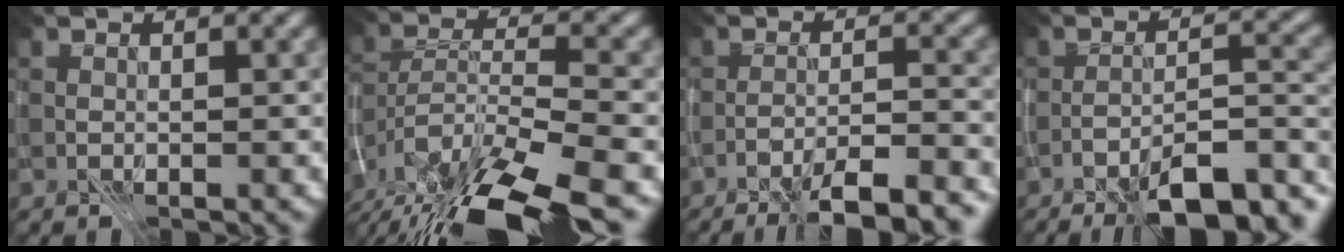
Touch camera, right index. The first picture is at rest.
{"total": 13.2, "force": [-10.2, 3.9, 7.3], "torque": [-0.145, -0.016, -0.156]}
{"total": 8.0, "force": [-6.1, 1.5, 4.9], "torque": [-0.071, 0.000, -0.084]}
{"total": 11.1, "force": [-8.2, 2.9, 6.9], "torque": [-0.091, 0.010, -0.115]}